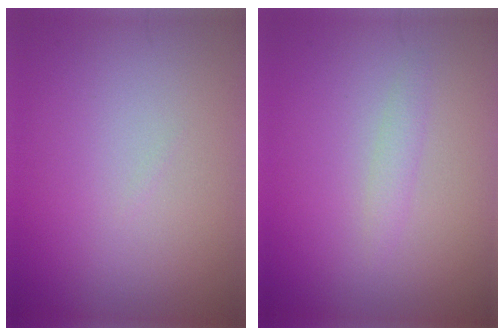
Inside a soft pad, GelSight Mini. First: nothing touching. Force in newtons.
{"total": 1.1, "press": 1.1, "slide": 0.1}